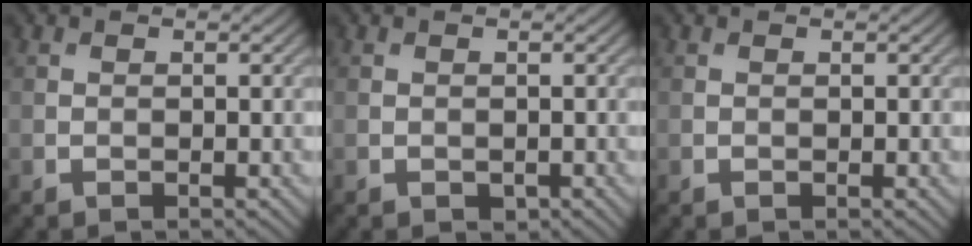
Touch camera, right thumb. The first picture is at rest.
{"total": 0.6, "force": [-0.3, 0.5, 0.3], "torque": [-0.005, -0.005, -0.003]}
{"total": 0.0}